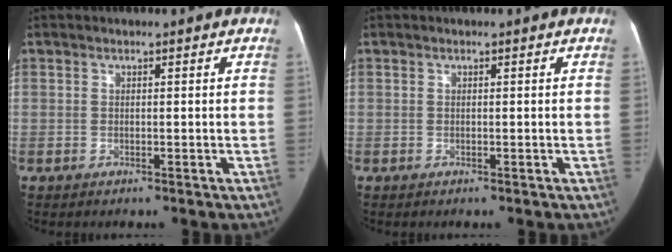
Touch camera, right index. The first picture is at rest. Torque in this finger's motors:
{"motor_torque": [0.00, 0.00, 0.00, 0.00]}